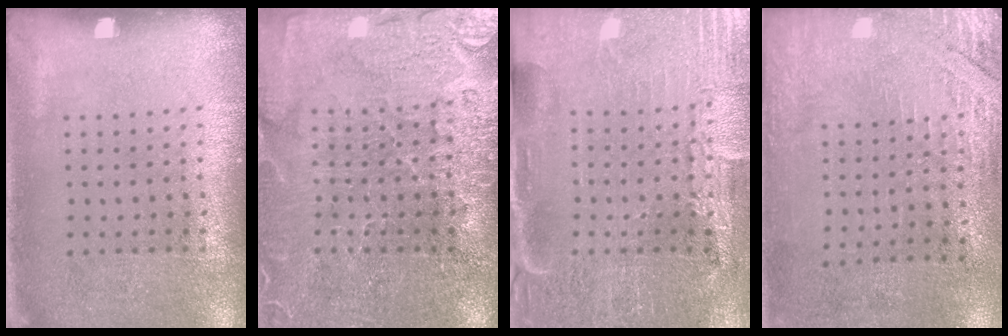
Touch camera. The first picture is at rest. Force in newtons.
{"total": 3.5, "press": 3.4, "slide": 1.0}
{"total": 3.8, "press": 3.7, "slide": 0.8}
{"total": 2.7, "press": 2.3, "slide": 1.4}